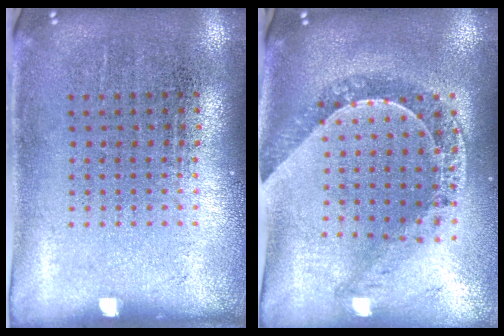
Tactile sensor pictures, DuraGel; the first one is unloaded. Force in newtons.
{"total": 1.2, "press": 1.2, "slide": 0.2}